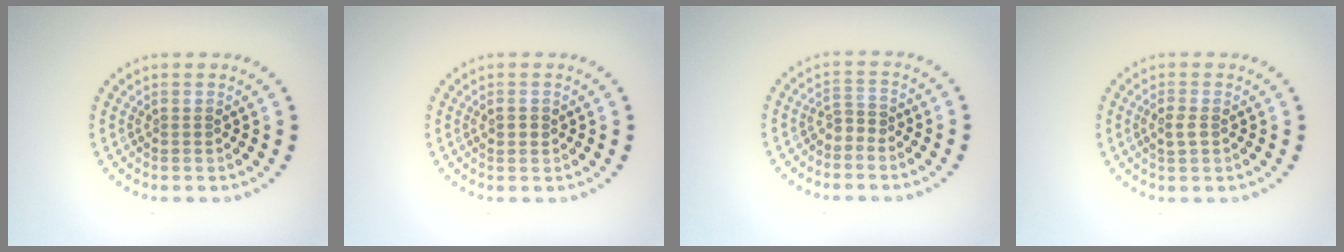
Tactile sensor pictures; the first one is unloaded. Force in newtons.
{"total": 1.1, "press": 1.0, "slide": 0.4}
{"total": 1.2, "press": 0.9, "slide": 0.8}
{"total": 1.4, "press": 1.4, "slide": 0.2}